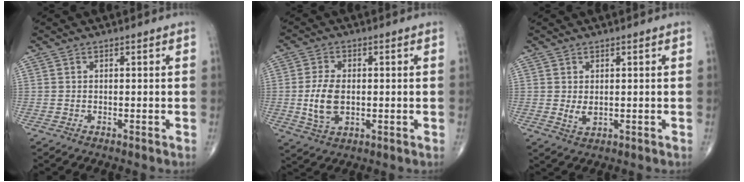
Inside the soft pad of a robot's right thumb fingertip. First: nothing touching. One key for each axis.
{"total": 7.7, "fx": -0.4, "fy": 4.4, "fz": 6.3, "tx": -0.124, "ty": -0.005, "tz": -0.004}
{"total": 2.3, "fx": 0.2, "fy": 1.3, "fz": 1.9, "tx": -0.032, "ty": -0.007, "tz": 0.010}